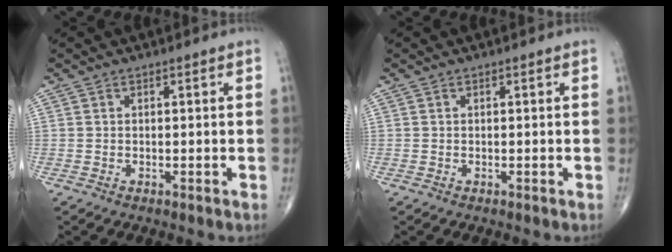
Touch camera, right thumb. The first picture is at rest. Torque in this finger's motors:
{"motor_torque": [0.00, 0.00, 0.00, 0.00, 0.00]}